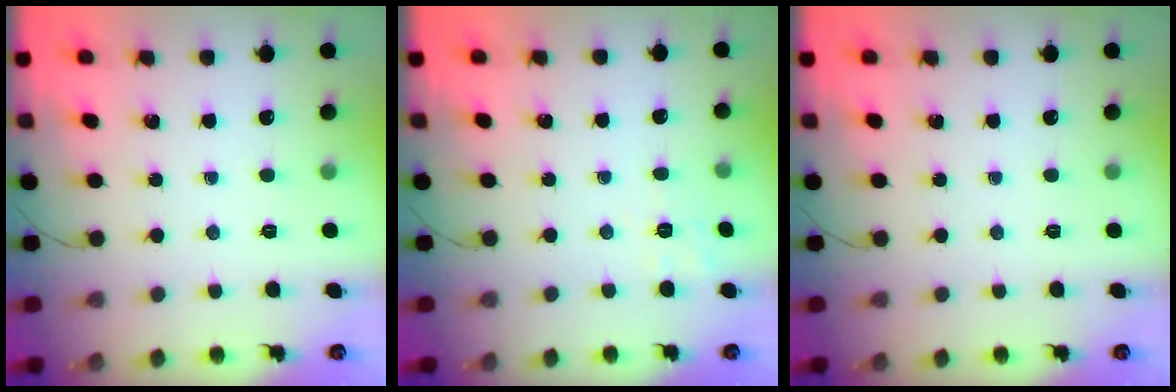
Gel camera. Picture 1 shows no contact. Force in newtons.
{"total": 2.2, "press": 0.7, "slide": 2.0}
{"total": 0.0}